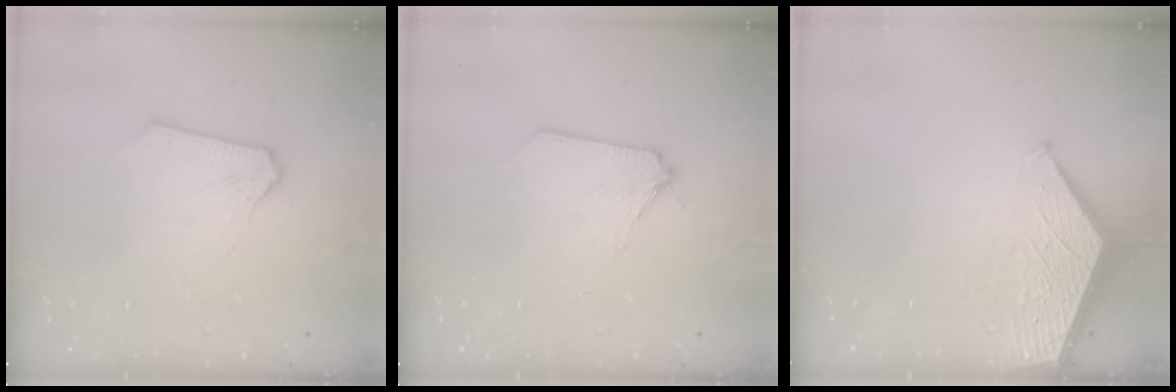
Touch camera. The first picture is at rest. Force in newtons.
{"total": 1.5, "press": 1.4, "slide": 0.3}
{"total": 1.5, "press": 1.5, "slide": 0.2}